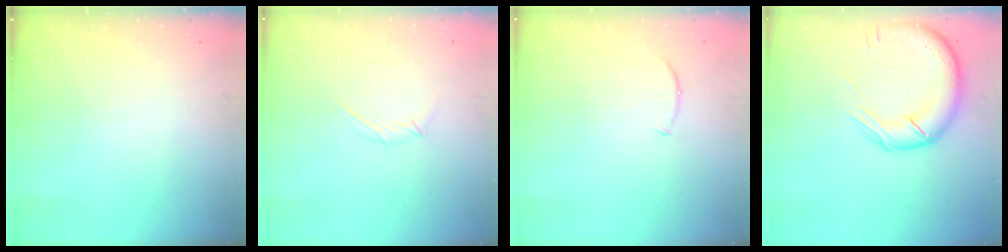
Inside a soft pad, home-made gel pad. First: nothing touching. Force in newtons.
{"total": 4.2, "press": 4.1, "slide": 1.1}
{"total": 5.9, "press": 5.9, "slide": 0.9}
{"total": 16.8, "press": 16.4, "slide": 3.4}